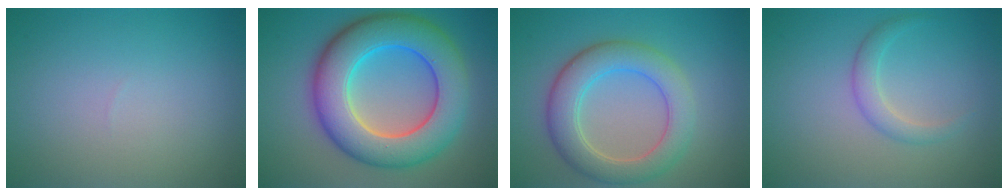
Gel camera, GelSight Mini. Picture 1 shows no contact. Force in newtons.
{"total": 10.9, "press": 10.8, "slide": 0.6}
{"total": 5.8, "press": 5.8, "slide": 0.6}
{"total": 1.9, "press": 1.9, "slide": 0.0}